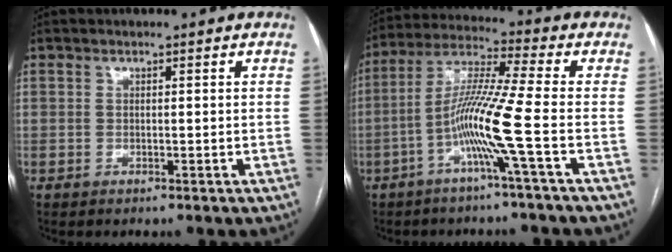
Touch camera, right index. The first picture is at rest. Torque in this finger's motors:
{"motor_torque": [1.37, -0.24, 0.56, 0.21]}